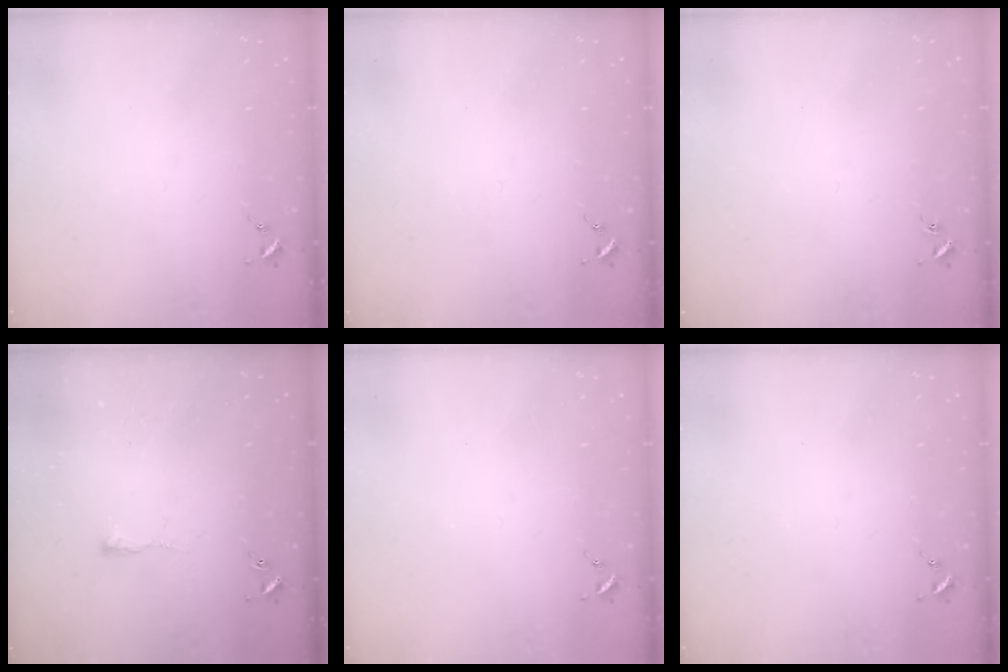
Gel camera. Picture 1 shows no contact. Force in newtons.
{"total": 0.0}
{"total": 0.8, "press": 0.8, "slide": 0.2}
{"total": 3.0, "press": 3.0, "slide": 0.5}
{"total": 0.0}
{"total": 0.0}